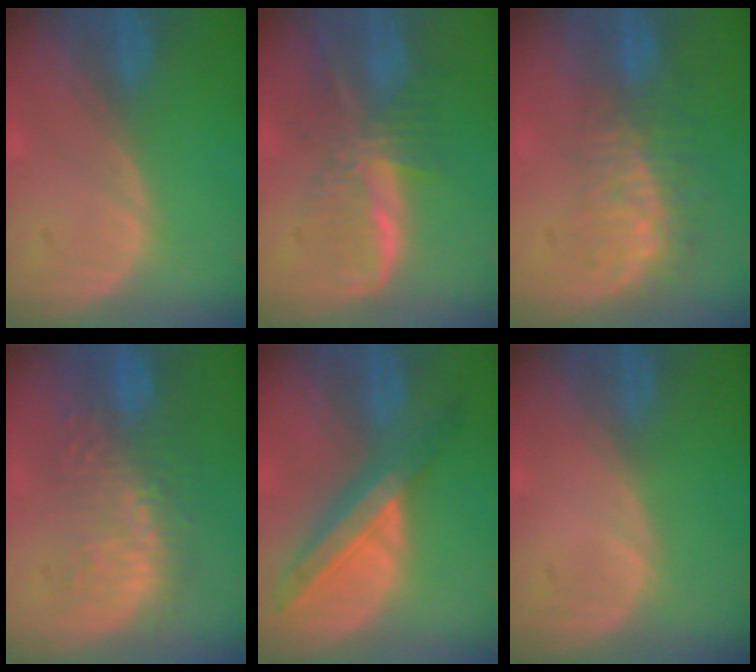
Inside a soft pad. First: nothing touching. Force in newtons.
{"total": 8.1, "press": 6.9, "slide": 4.1}
{"total": 8.3, "press": 7.2, "slide": 4.1}
{"total": 10.1, "press": 9.0, "slide": 4.5}
{"total": 7.6, "press": 7.0, "slide": 2.8}
{"total": 0.0}